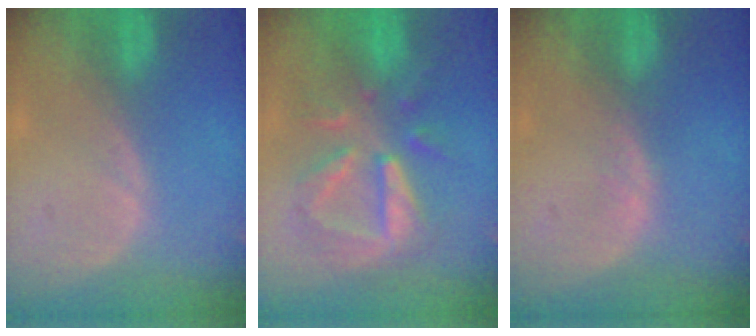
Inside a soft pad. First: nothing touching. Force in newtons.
{"total": 9.0, "press": 8.6, "slide": 2.4}
{"total": 0.8, "press": 0.7, "slide": 0.2}